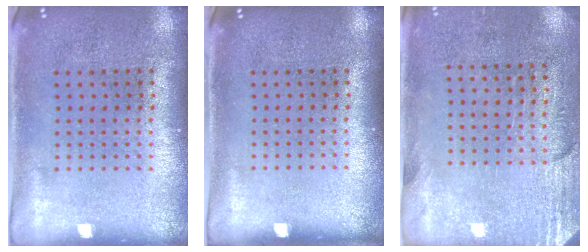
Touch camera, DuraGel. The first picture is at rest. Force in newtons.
{"total": 0.0}
{"total": 2.8, "press": 2.4, "slide": 1.4}